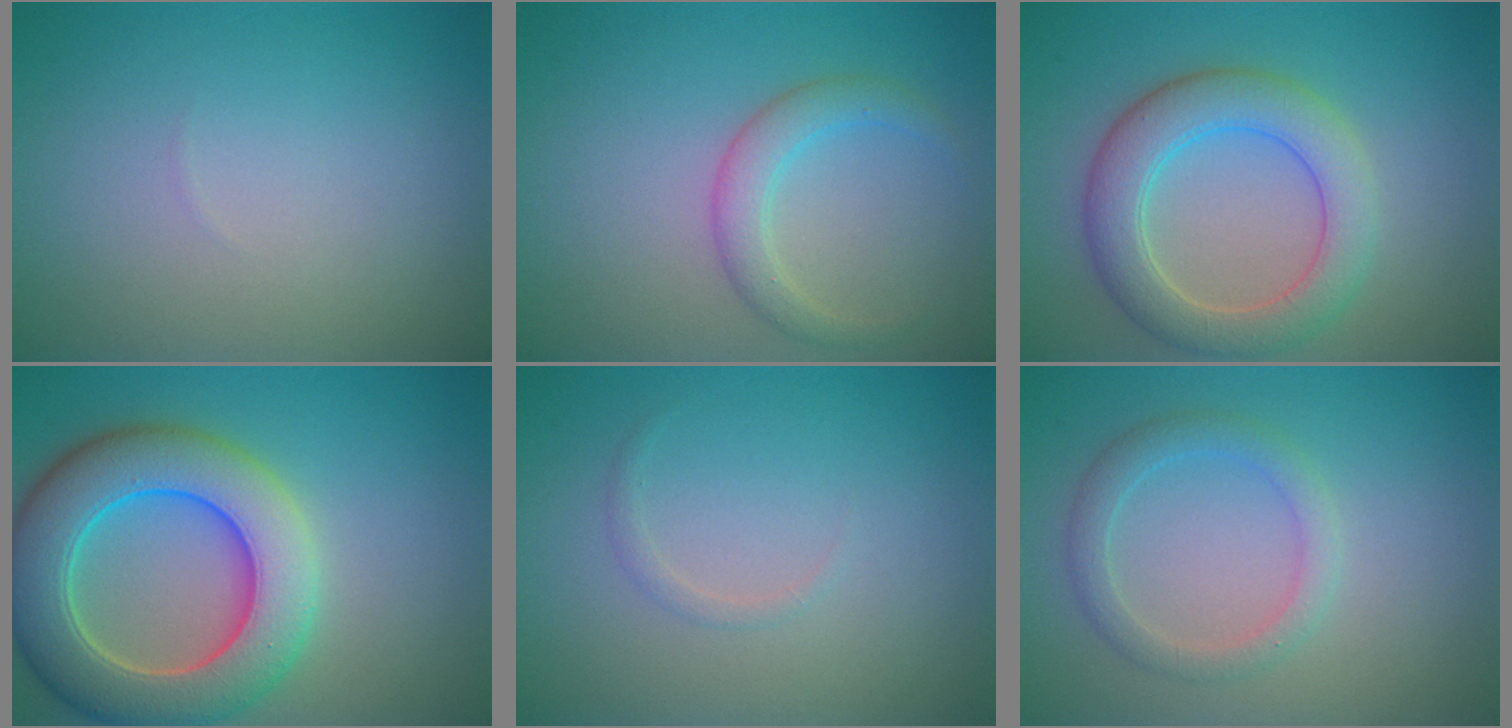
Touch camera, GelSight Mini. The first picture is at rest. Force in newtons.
{"total": 2.0, "press": 2.0, "slide": 0.2}
{"total": 5.6, "press": 5.6, "slide": 0.0}
{"total": 9.9, "press": 9.8, "slide": 0.4}
{"total": 0.7, "press": 0.7, "slide": 0.1}
{"total": 2.3, "press": 2.3, "slide": 0.1}